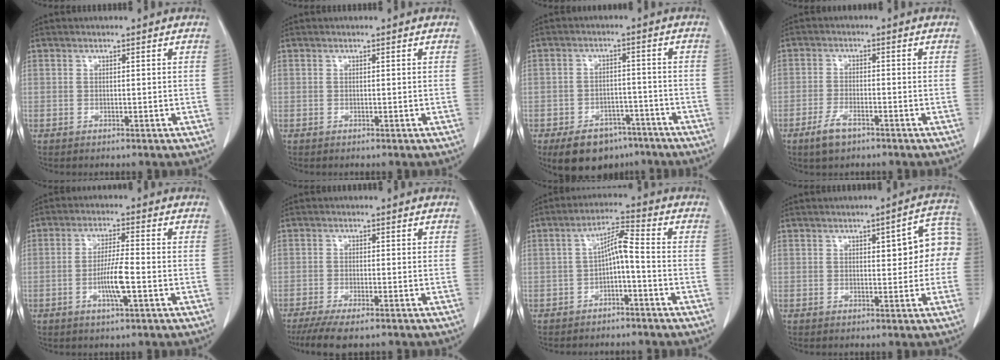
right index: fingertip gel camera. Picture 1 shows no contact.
{"total": 0.0}
{"total": 9.5, "force": [-6.8, 5.6, 3.6], "torque": [-0.050, 0.009, -0.098]}
{"total": 3.9, "force": [-2.6, 1.4, 2.6], "torque": [-0.056, -0.001, -0.044]}
{"total": 5.9, "force": [-1.7, 0.2, 5.6], "torque": [-0.108, -0.006, -0.032]}
{"total": 7.1, "force": [-5.5, 1.3, 4.2], "torque": [-0.067, -0.015, -0.089]}
{"total": 5.0, "force": [-1.4, 0.7, 4.8], "torque": [-0.088, 0.022, -0.022]}
{"total": 7.9, "force": [1.1, 2.4, 7.5], "torque": [-0.083, 0.031, 0.010]}